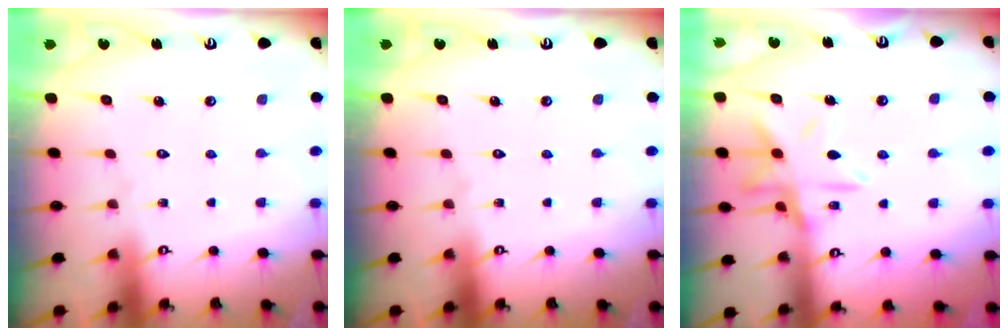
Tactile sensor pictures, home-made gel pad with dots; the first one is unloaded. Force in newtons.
{"total": 0.0}
{"total": 13.1, "press": 13.1, "slide": 0.9}